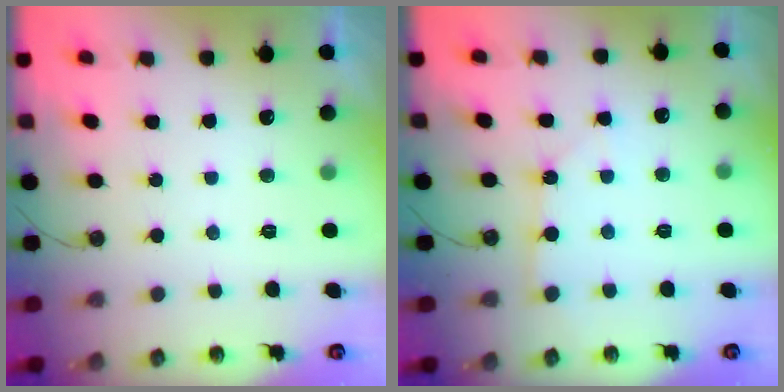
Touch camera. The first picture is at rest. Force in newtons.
{"total": 3.3, "press": 3.3, "slide": 0.4}